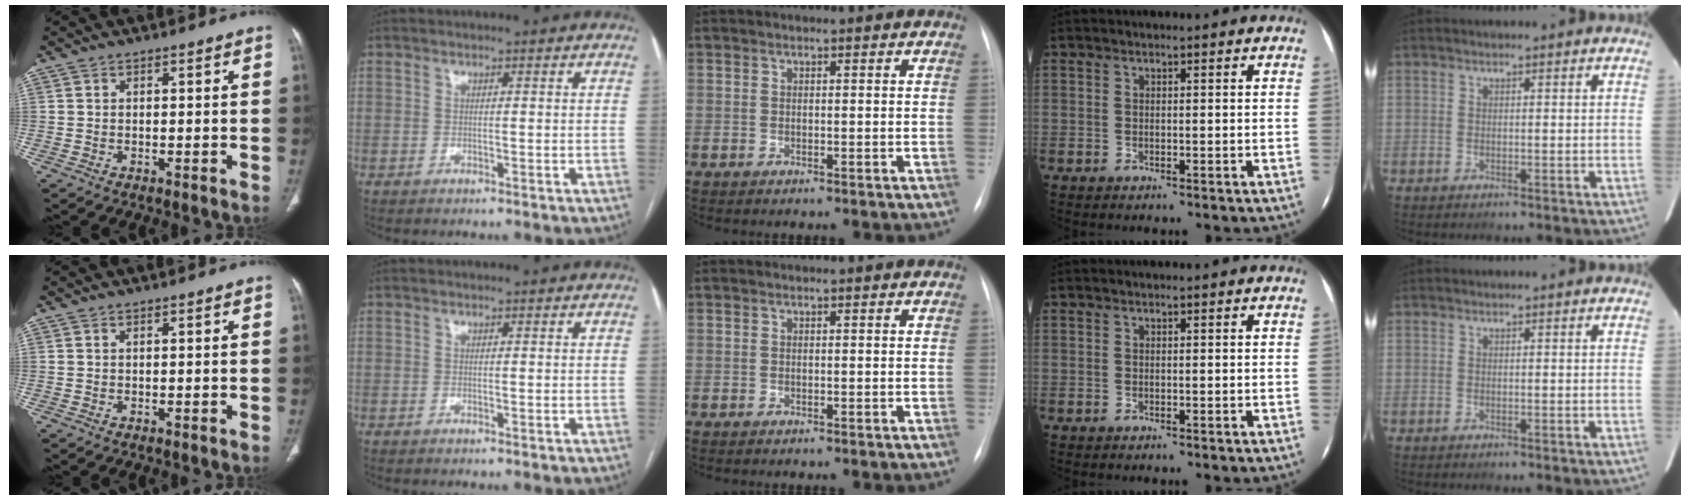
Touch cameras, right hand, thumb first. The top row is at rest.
{}